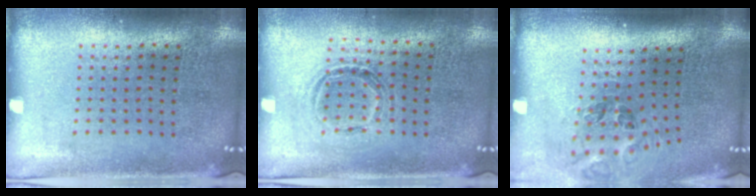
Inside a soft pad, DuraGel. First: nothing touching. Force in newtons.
{"total": 1.0, "press": 0.9, "slide": 0.3}
{"total": 1.2, "press": 0.9, "slide": 0.7}